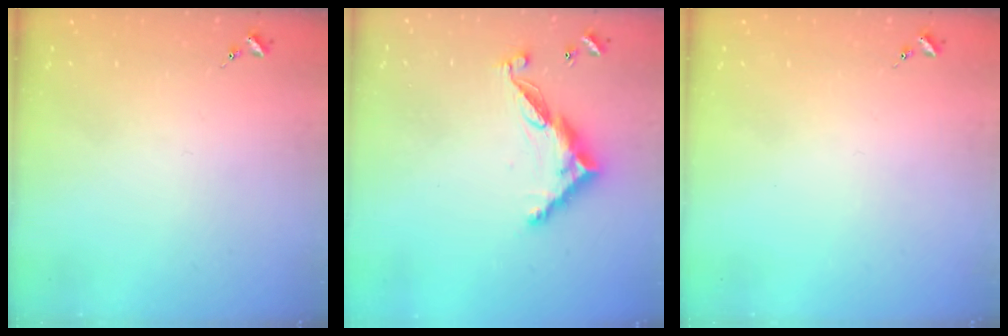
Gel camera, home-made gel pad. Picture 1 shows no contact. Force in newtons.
{"total": 11.7, "press": 11.7, "slide": 0.3}
{"total": 0.0}